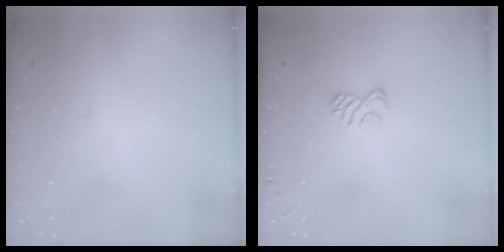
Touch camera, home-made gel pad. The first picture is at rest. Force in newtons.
{"total": 6.1, "press": 5.9, "slide": 1.4}